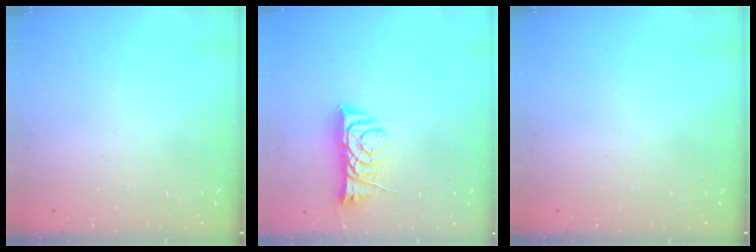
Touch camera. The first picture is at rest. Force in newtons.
{"total": 8.3, "press": 8.3, "slide": 0.6}
{"total": 0.0}